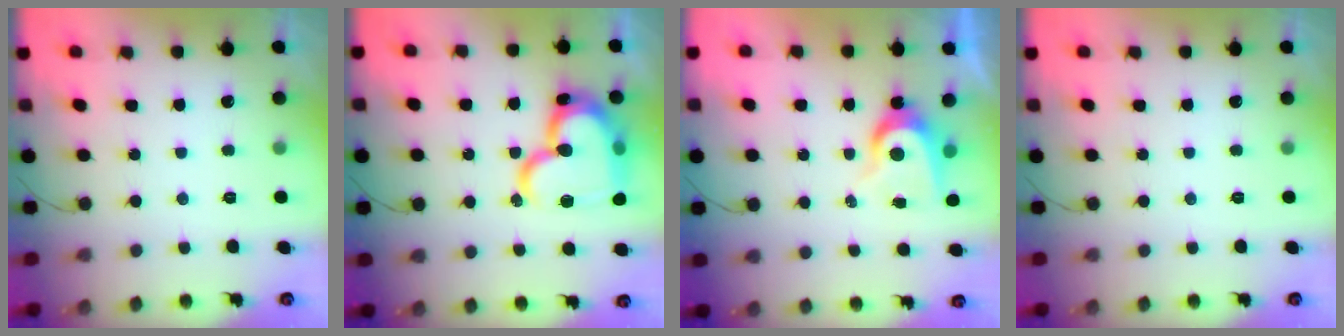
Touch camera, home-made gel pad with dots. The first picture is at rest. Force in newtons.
{"total": 24.7, "press": 24.7, "slide": 2.1}
{"total": 7.0, "press": 7.0, "slide": 0.2}
{"total": 0.0}